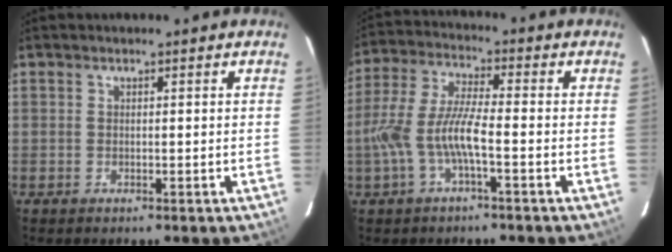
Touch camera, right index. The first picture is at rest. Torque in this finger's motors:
{"motor_torque": [1.08, -0.75, 0.80, 0.21]}